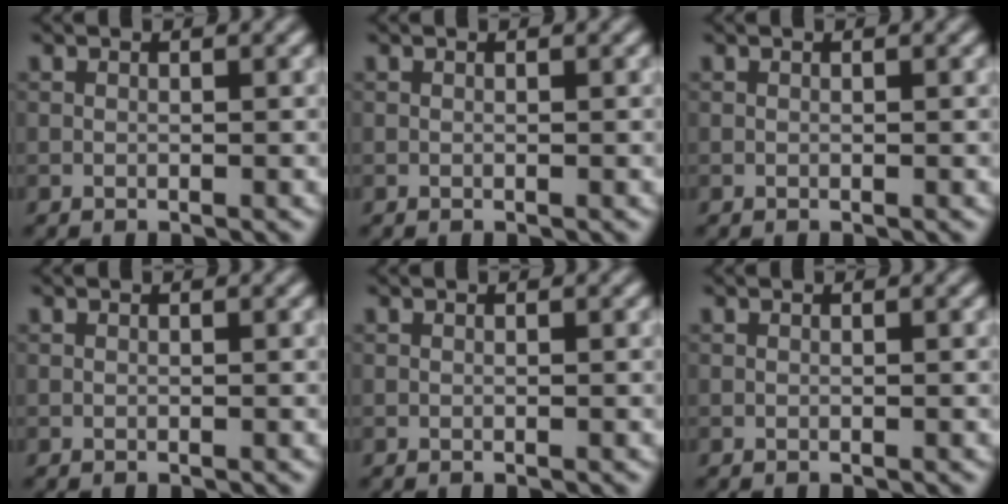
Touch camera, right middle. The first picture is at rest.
{"total": 0.0}
{"total": 0.0}
{"total": 0.0}
{"total": 0.0}
{"total": 0.0}